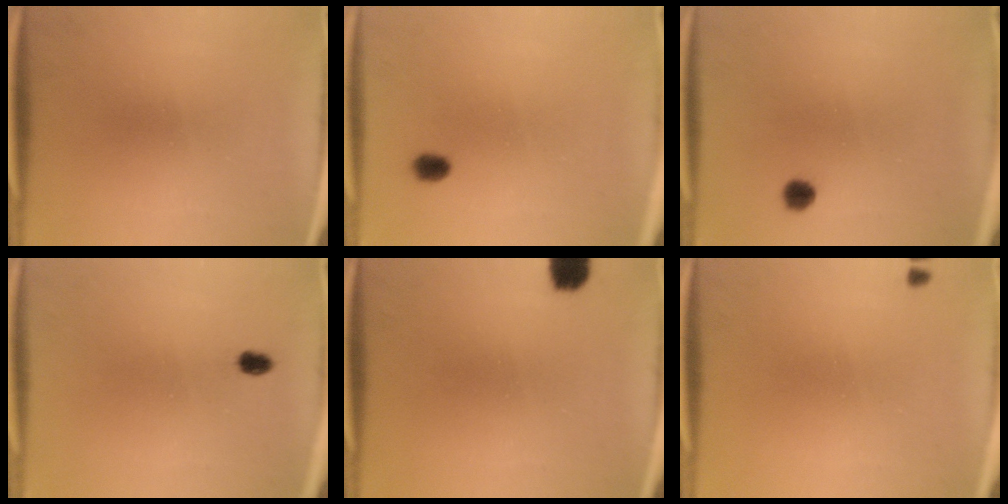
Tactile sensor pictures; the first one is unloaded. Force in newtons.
{"total": 2.7}
{"total": 2.3}
{"total": 1.9}
{"total": 3.8}
{"total": 0.6}